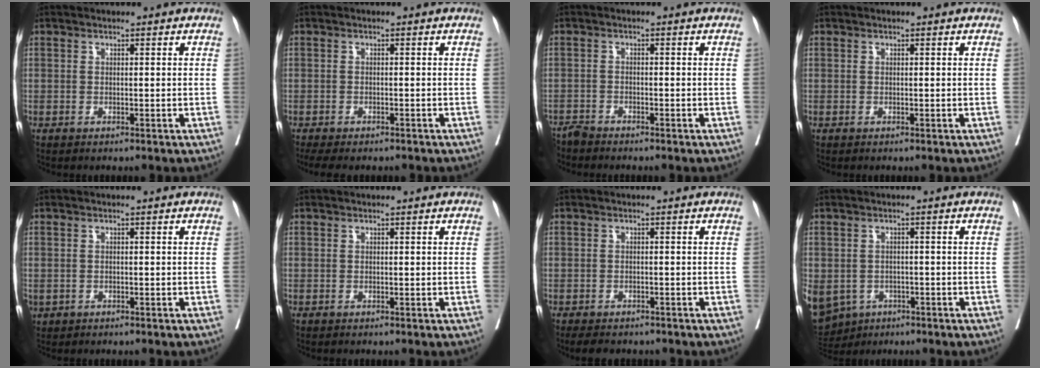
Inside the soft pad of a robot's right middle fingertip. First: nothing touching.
{"total": 7.0, "force": [-6.0, 2.1, 3.1], "torque": [-0.043, -0.005, -0.084]}
{"total": 2.0, "force": [-2.0, -0.1, -0.1], "torque": [0.003, -0.008, -0.040]}
{"total": 0.0}
{"total": 1.0, "force": [-0.4, 0.8, 0.4], "torque": [-0.015, 0.001, 0.001]}
{"total": 0.0}
{"total": 5.1, "force": [-4.2, 2.3, 1.6], "torque": [-0.023, -0.004, -0.055]}
{"total": 18.0, "force": [-7.7, 14.6, 7.1], "torque": [-0.245, -0.013, -0.100]}